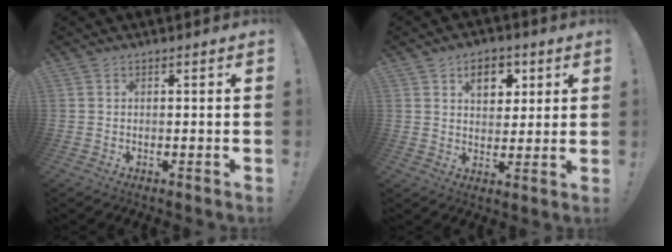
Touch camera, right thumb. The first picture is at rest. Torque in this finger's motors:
{"motor_torque": [-0.39, 0.62, 0.33, 0.53, 0.00]}